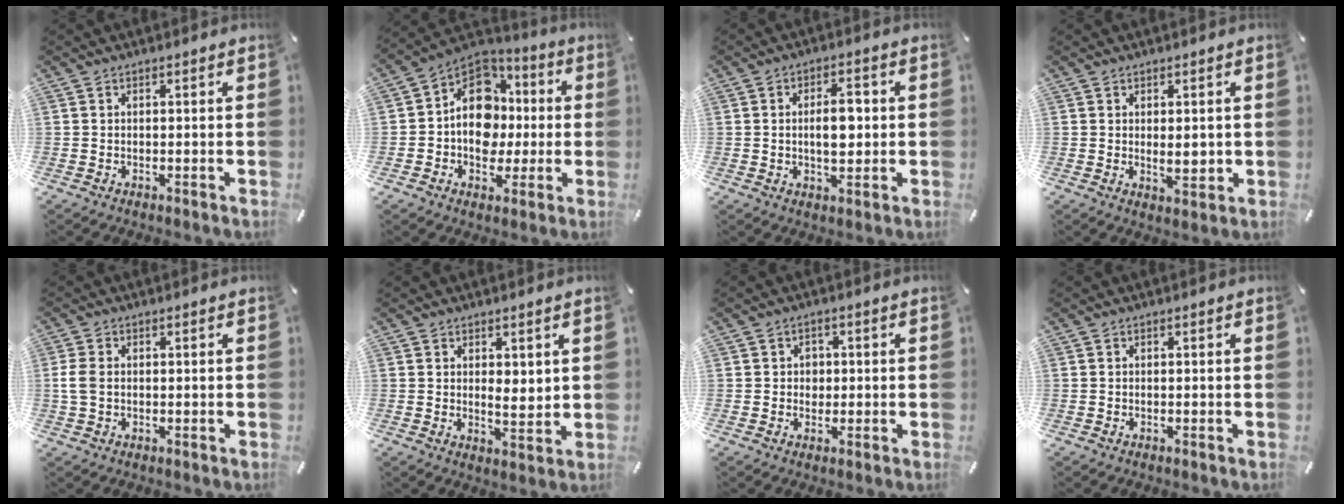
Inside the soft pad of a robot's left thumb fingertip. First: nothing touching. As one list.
[{"total": 14.4, "force": [-0.8, 12.2, 7.6], "torque": [-0.136, 0.011, -0.012]}, {"total": 7.6, "force": [0.2, 3.9, 6.5], "torque": [-0.103, 0.001, -0.003]}, {"total": 4.1, "force": [0.6, 2.0, 3.5], "torque": [-0.044, -0.007, 0.007]}, {"total": 3.7, "force": [0.1, 2.5, 2.7], "torque": [-0.072, -0.002, -0.004]}, {"total": 3.6, "force": [2.1, 2.1, 2.0], "torque": [-0.020, -0.015, 0.034]}, {"total": 2.8, "force": [-0.2, 2.6, 1.0], "torque": [-0.007, 0.000, -0.010]}, {"total": 0.0}]